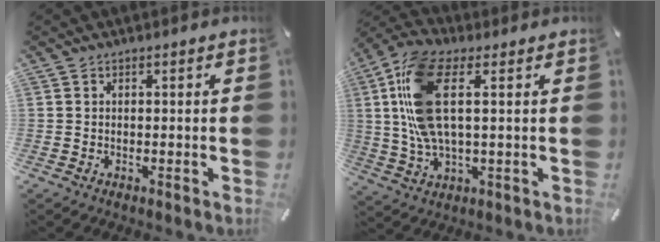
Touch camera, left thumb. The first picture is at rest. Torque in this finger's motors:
{"motor_torque": [0.72, 0.79, 1.09, 0.33, 0.30]}